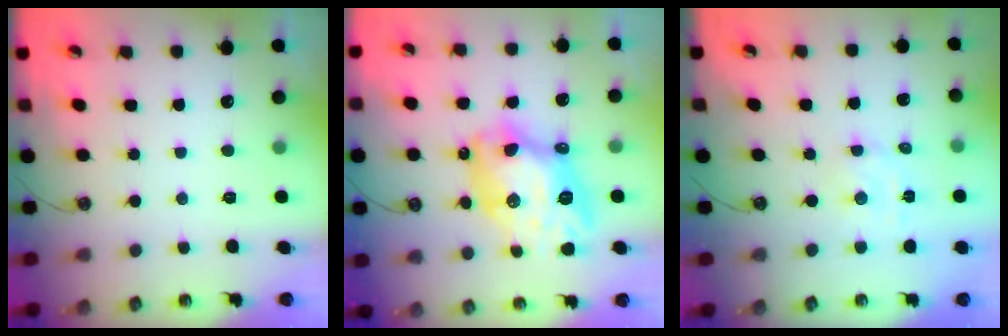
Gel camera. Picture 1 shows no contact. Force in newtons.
{"total": 15.9, "press": 15.8, "slide": 1.9}
{"total": 2.7, "press": 2.7, "slide": 0.1}